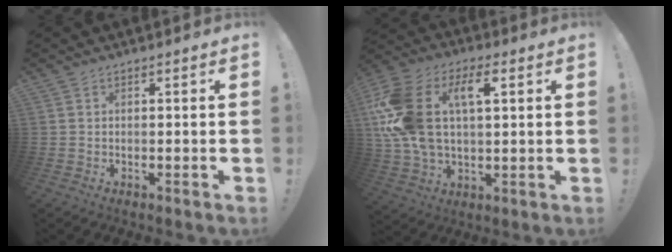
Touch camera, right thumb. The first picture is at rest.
{"total": 19.3, "force": [4.9, 11.9, 14.4], "torque": [-0.305, -0.005, 0.079]}